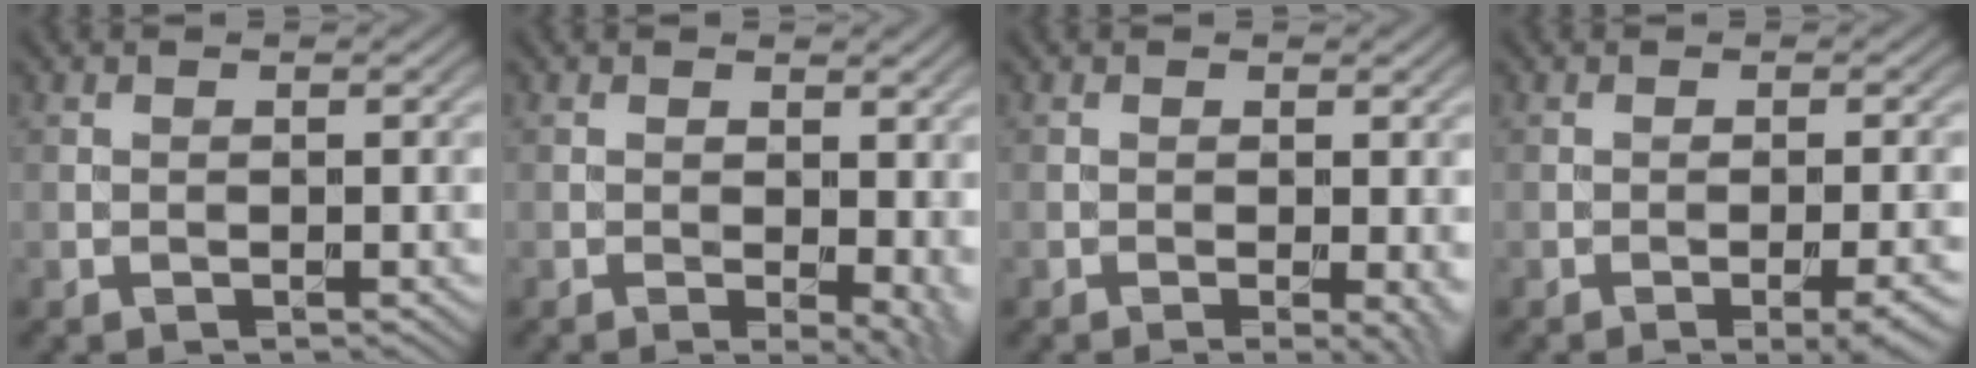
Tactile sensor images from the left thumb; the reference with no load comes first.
{"total": 5.1, "force": [-0.2, 2.3, 4.5], "torque": [-0.053, -0.008, 0.003]}
{"total": 2.8, "force": [-0.5, 0.6, 2.7], "torque": [-0.037, -0.006, -0.008]}
{"total": 3.9, "force": [-1.8, 0.8, 3.3], "torque": [-0.045, 0.005, -0.026]}